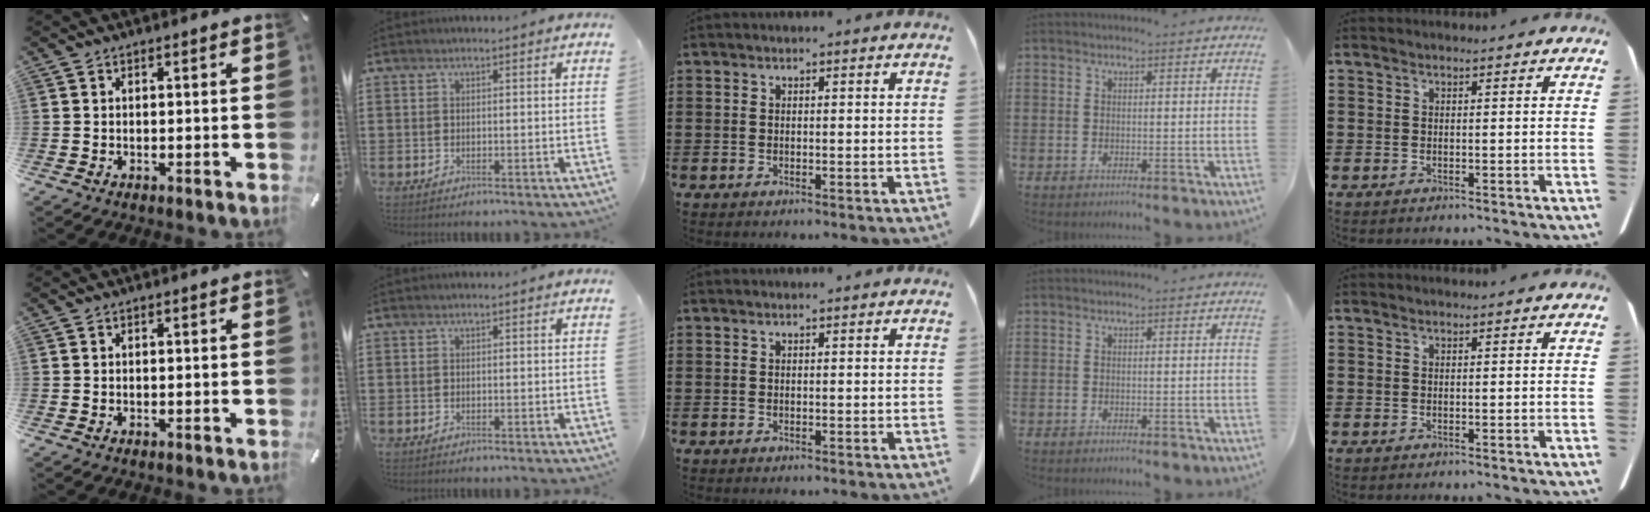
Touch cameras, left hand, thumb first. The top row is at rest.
{}